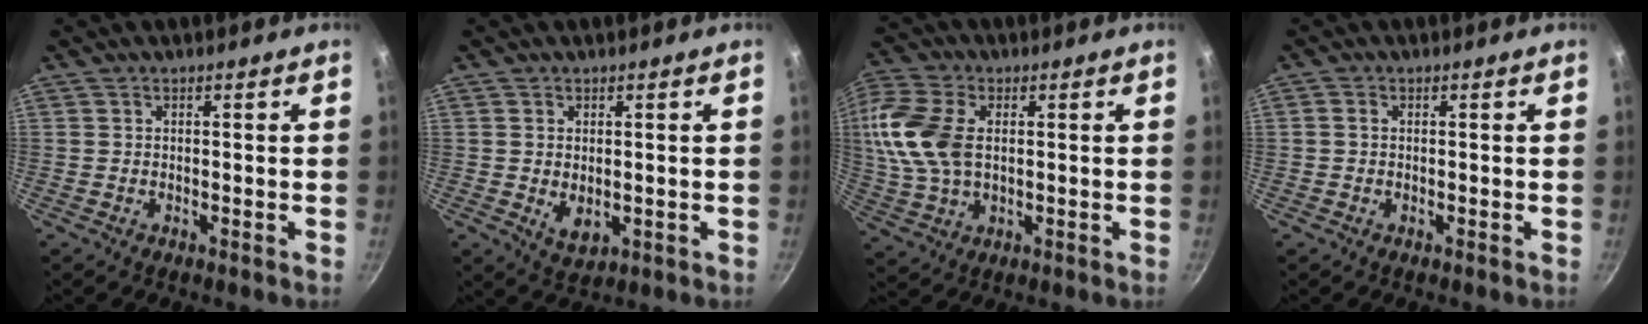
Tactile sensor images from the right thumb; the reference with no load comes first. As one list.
[{"total": 4.3, "force": [-0.1, 2.8, 3.2], "torque": [-0.053, -0.013, 0.007]}, {"total": 14.7, "force": [1.8, 9.4, 11.1], "torque": [-0.233, 0.011, 0.029]}, {"total": 0.9, "force": [0.0, 0.7, 0.5], "torque": [-0.010, 0.005, -0.002]}]